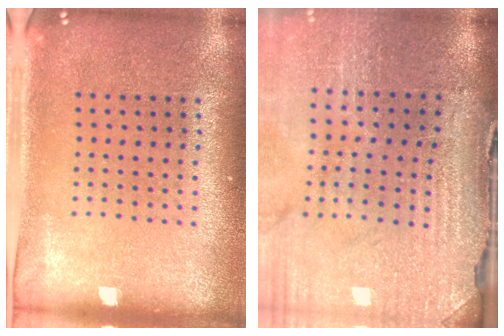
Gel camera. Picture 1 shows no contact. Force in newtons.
{"total": 4.6, "press": 3.9, "slide": 2.3}